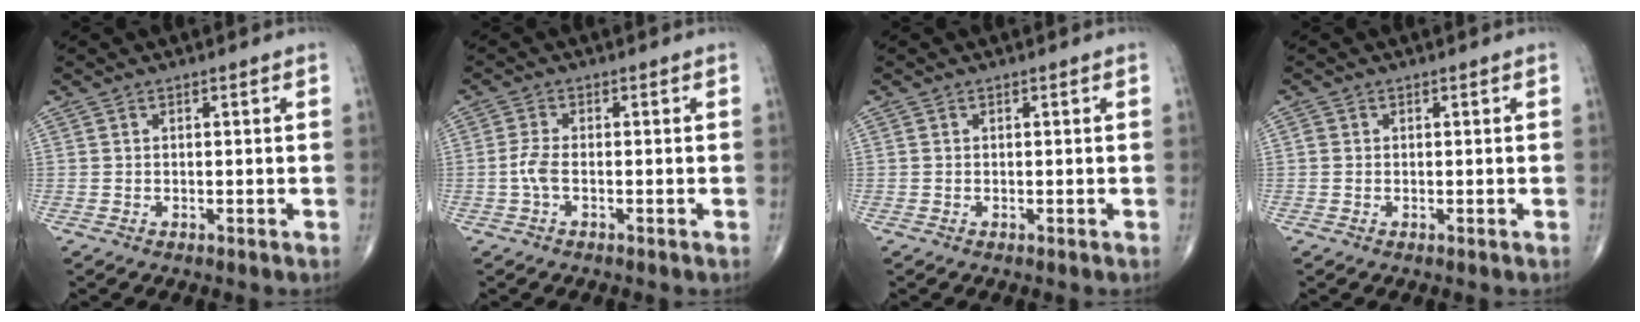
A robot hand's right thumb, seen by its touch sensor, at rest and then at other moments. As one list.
[{"total": 2.0, "force": [-0.5, 0.7, 1.8], "torque": [-0.045, -0.002, -0.014]}, {"total": 0.0}, {"total": 0.8, "force": [0.0, 0.8, 0.3], "torque": [-0.001, 0.002, -0.002]}]